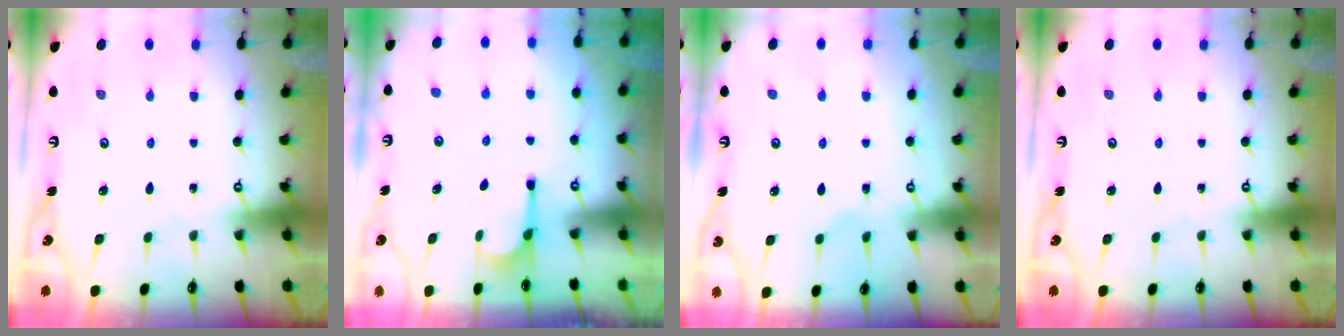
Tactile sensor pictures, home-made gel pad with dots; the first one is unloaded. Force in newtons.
{"total": 3.9, "press": 3.8, "slide": 0.8}
{"total": 0.7, "press": 0.4, "slide": 0.6}
{"total": 0.0}